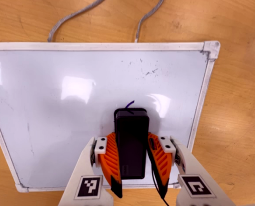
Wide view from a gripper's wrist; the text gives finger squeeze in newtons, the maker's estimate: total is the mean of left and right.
{"total": 10.3, "left": 10.5, "right": 10.1}